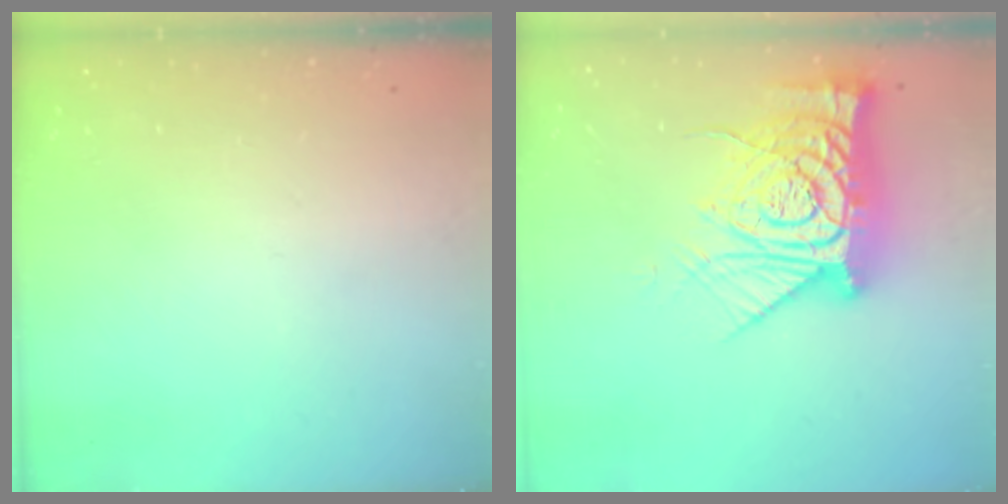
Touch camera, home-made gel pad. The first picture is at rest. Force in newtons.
{"total": 22.0, "press": 21.9, "slide": 2.2}